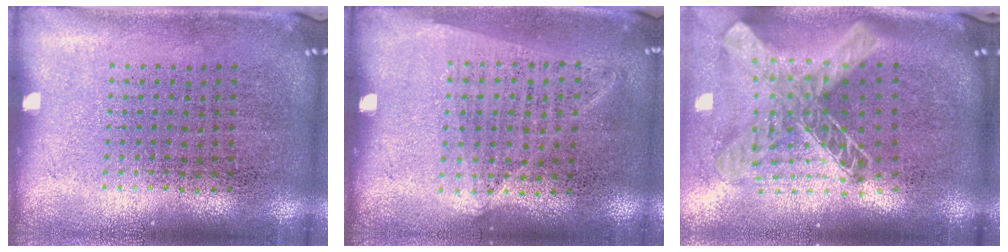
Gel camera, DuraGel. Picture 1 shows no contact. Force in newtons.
{"total": 1.0, "press": 0.9, "slide": 0.5}
{"total": 2.3, "press": 1.7, "slide": 1.5}